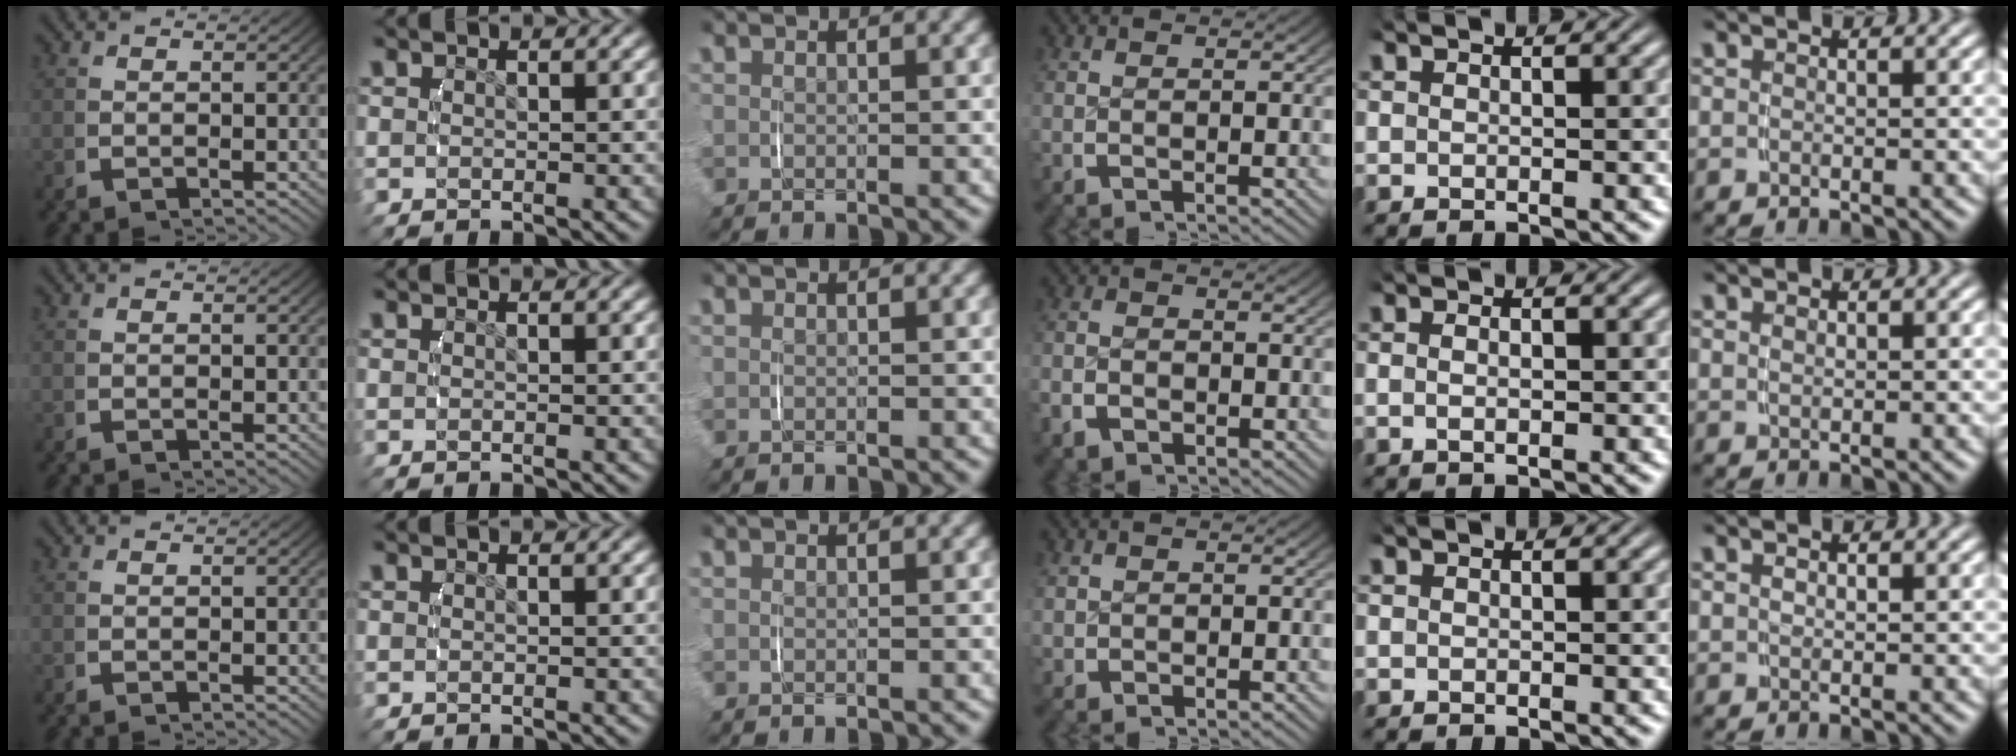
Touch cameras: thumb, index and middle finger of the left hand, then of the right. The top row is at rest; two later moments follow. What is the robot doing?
{"motion": "lift_and_place", "object": "scarf"}